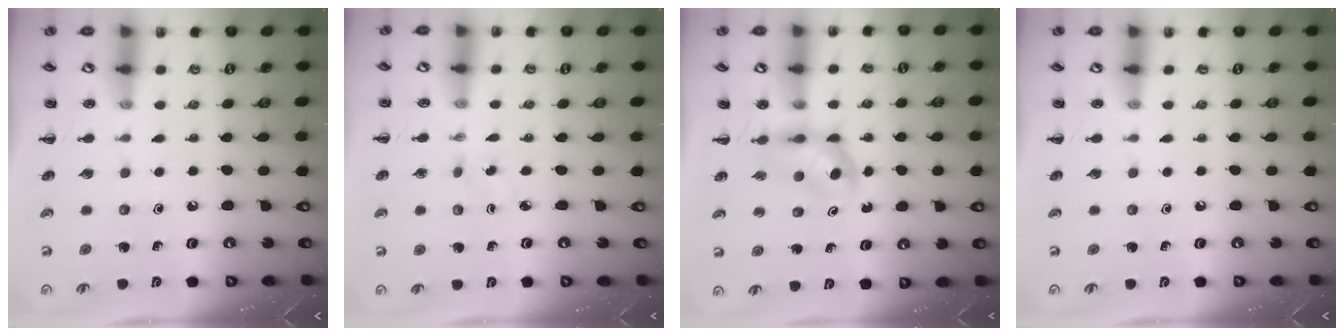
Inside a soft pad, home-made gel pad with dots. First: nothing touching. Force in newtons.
{"total": 1.3, "press": 1.1, "slide": 0.7}
{"total": 3.8, "press": 3.7, "slide": 0.7}
{"total": 0.0}